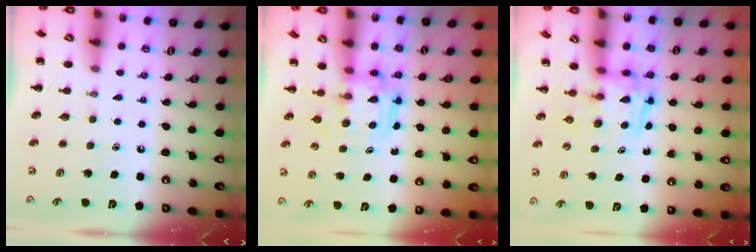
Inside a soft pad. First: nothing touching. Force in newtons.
{"total": 3.7, "press": 3.6, "slide": 0.2}
{"total": 3.6, "press": 3.6, "slide": 0.3}